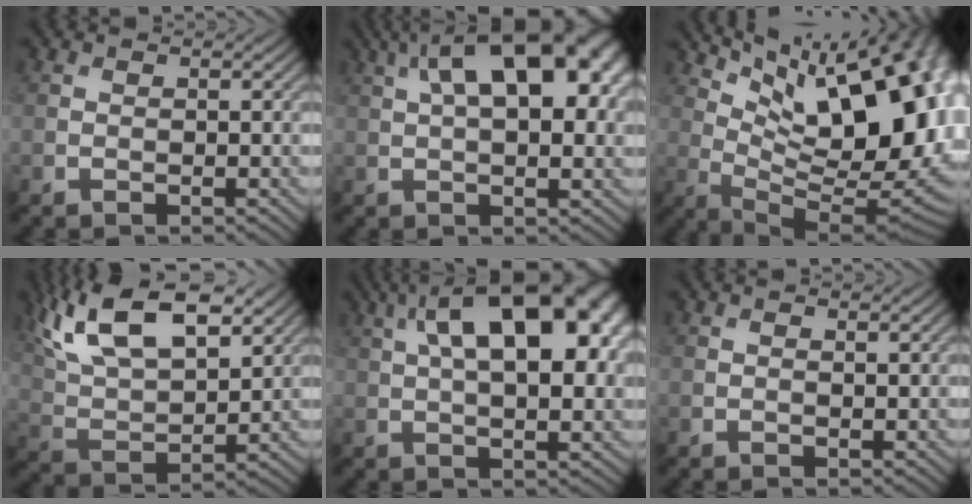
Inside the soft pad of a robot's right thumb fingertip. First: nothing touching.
{"total": 15.7, "force": [4.9, 7.1, 13.1], "torque": [-0.187, 0.041, 0.059]}
{"total": 19.4, "force": [6.8, 8.4, 16.1], "torque": [-0.220, 0.036, 0.123]}
{"total": 14.5, "force": [8.6, 6.3, 9.8], "torque": [-0.218, 0.019, 0.145]}
{"total": 16.9, "force": [5.2, 7.7, 14.1], "torque": [-0.204, 0.043, 0.059]}
{"total": 0.6, "force": [0.2, 0.1, 0.5], "torque": [-0.008, -0.002, 0.004]}